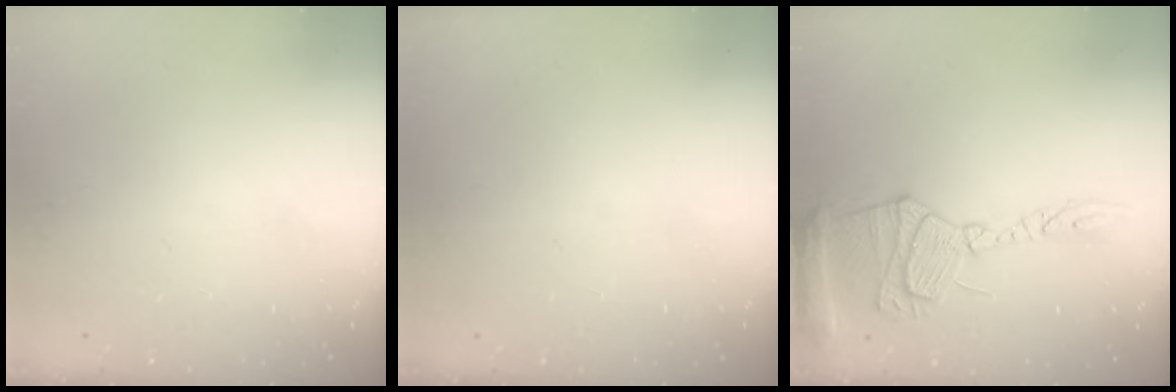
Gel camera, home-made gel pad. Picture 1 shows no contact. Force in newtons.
{"total": 0.0}
{"total": 18.1, "press": 18.0, "slide": 1.6}